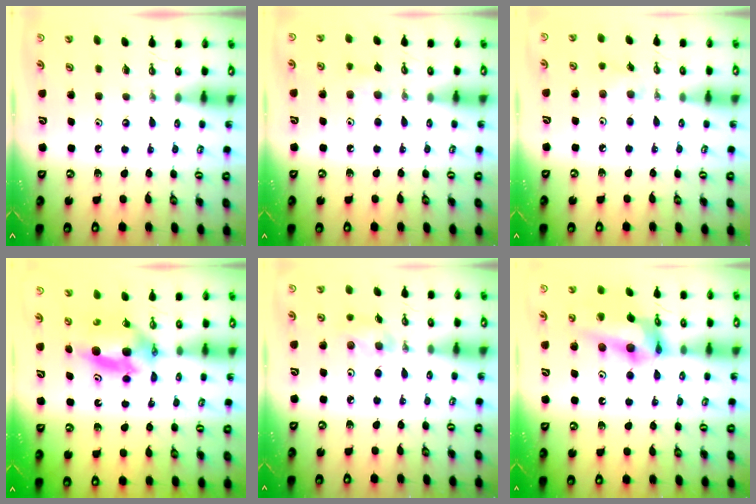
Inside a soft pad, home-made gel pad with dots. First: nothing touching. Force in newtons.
{"total": 6.9, "press": 6.6, "slide": 2.3}
{"total": 5.7, "press": 5.7, "slide": 0.8}
{"total": 8.0, "press": 5.1, "slide": 6.1}
{"total": 6.0, "press": 5.6, "slide": 2.4}
{"total": 16.0, "press": 15.9, "slide": 1.3}